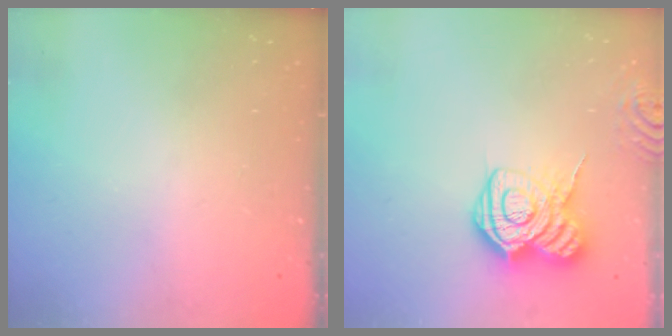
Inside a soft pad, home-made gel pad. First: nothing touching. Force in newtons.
{"total": 13.5, "press": 13.5, "slide": 0.9}